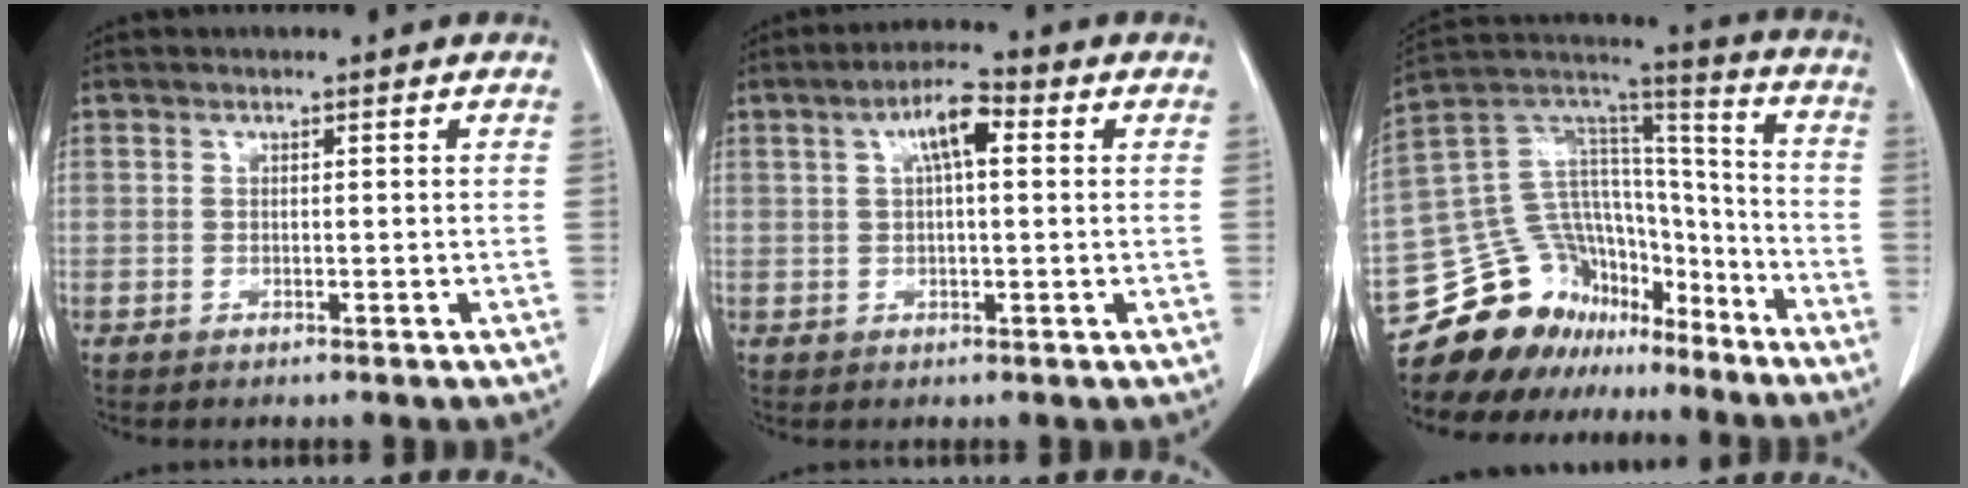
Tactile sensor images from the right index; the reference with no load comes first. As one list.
[{"total": 5.8, "force": [1.7, 1.4, 5.3], "torque": [-0.098, 0.020, 0.027]}, {"total": 20.7, "force": [-16.4, 11.1, 6.0], "torque": [-0.124, 0.077, -0.269]}]